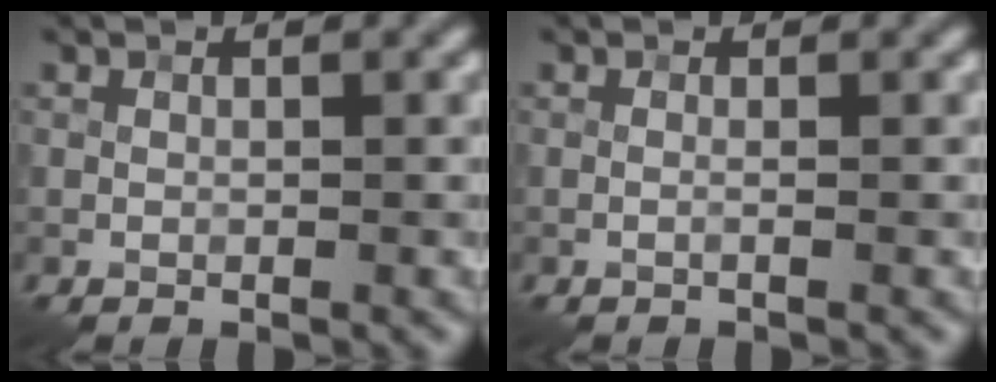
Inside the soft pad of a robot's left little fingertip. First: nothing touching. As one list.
[{"total": 0.7, "force": [-0.1, 0.2, 0.7], "torque": [-0.008, -0.009, -0.010]}]